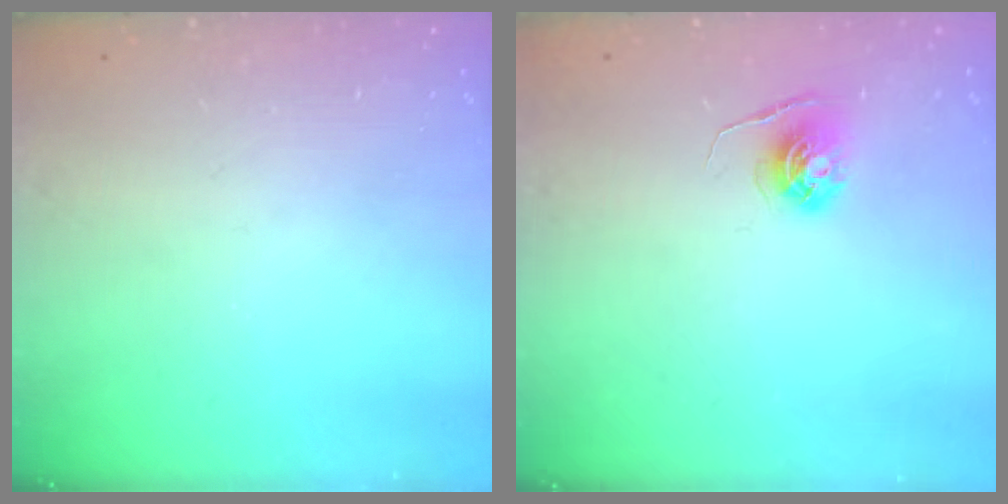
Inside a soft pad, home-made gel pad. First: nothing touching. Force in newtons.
{"total": 5.6, "press": 5.5, "slide": 0.6}